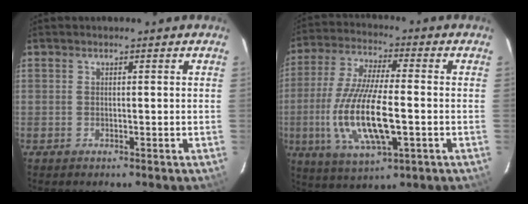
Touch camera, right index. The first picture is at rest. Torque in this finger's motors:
{"motor_torque": [1.03, -0.69, 1.05, 0.21]}